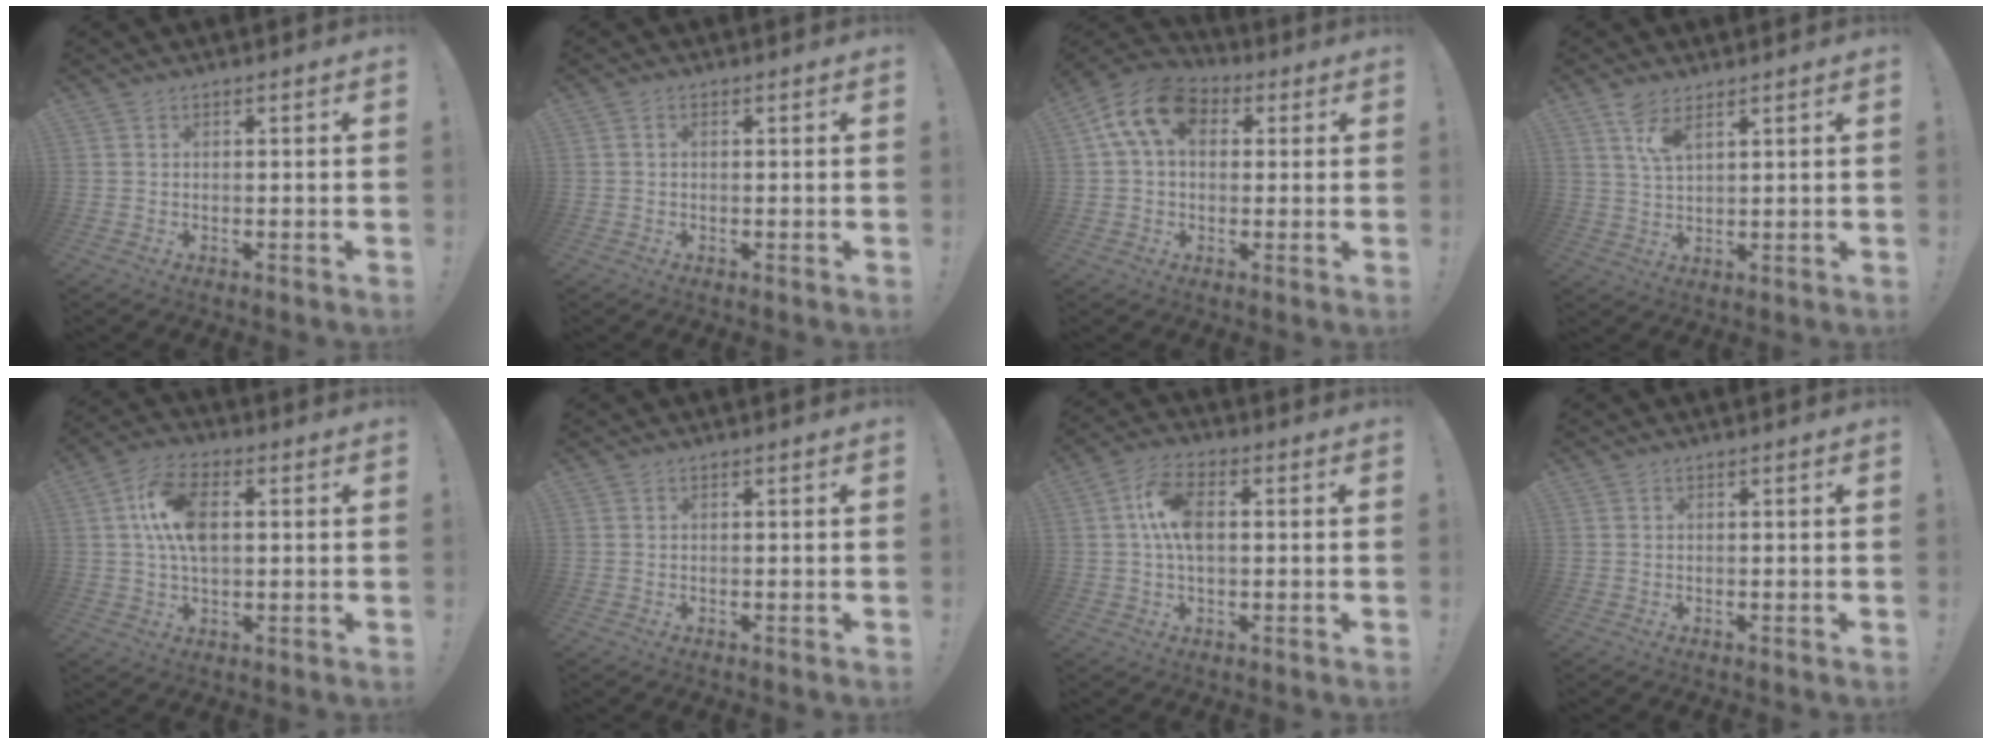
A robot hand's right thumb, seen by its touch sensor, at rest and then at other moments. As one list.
[{"total": 0.7, "force": [0.1, 0.4, 0.6], "torque": [-0.009, 0.001, 0.000]}, {"total": 13.1, "force": [4.0, 8.8, 8.9], "torque": [-0.161, 0.007, 0.077]}, {"total": 6.4, "force": [3.9, 2.3, 4.6], "torque": [-0.087, -0.010, 0.069]}, {"total": 11.9, "force": [1.8, 6.9, 9.6], "torque": [-0.182, 0.007, 0.033]}, {"total": 0.0}, {"total": 9.3, "force": [0.9, 5.1, 7.7], "torque": [-0.155, 0.006, 0.016]}, {"total": 0.0}]